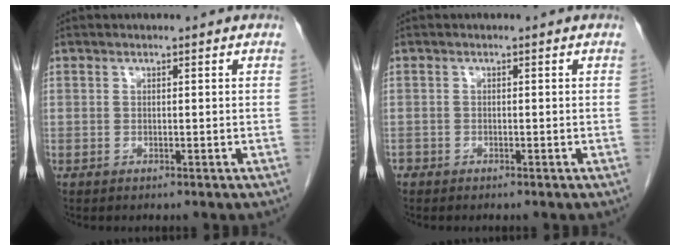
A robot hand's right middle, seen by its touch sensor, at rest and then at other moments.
{"total": 0.9, "force": [-0.7, 0.6, 0.1], "torque": [-0.007, 0.001, -0.012]}